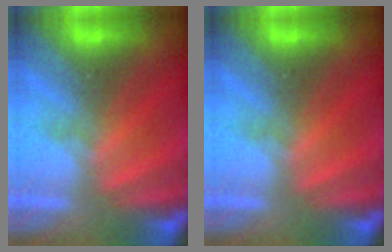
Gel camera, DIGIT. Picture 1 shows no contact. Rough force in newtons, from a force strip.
{"total": 0.0}